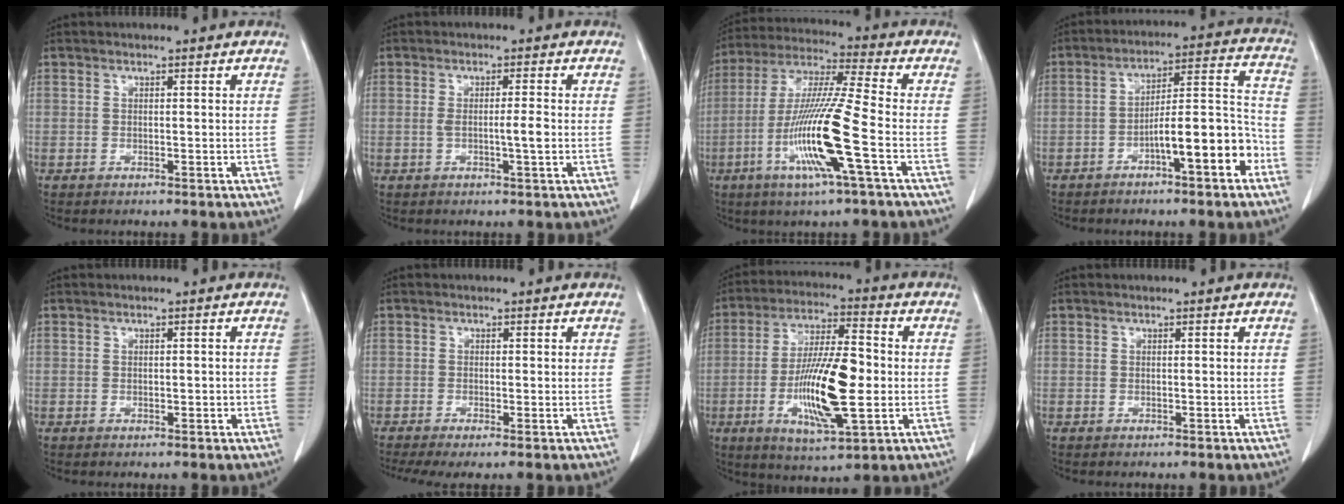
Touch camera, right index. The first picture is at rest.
{"total": 2.8, "force": [-0.4, -0.2, 2.8], "torque": [-0.050, -0.002, -0.007]}
{"total": 15.3, "force": [-4.9, -0.6, 14.5], "torque": [-0.296, -0.015, -0.100]}
{"total": 11.6, "force": [-5.3, 1.9, 10.1], "torque": [-0.153, 0.030, -0.080]}
{"total": 1.3, "force": [-0.2, 0.6, 1.1], "torque": [-0.018, 0.002, 0.000]}
{"total": 4.7, "force": [-3.2, 0.7, 3.4], "torque": [-0.059, -0.011, -0.056]}
{"total": 15.3, "force": [-2.3, 3.4, 14.8], "torque": [-0.281, -0.005, -0.038]}
{"total": 0.0}